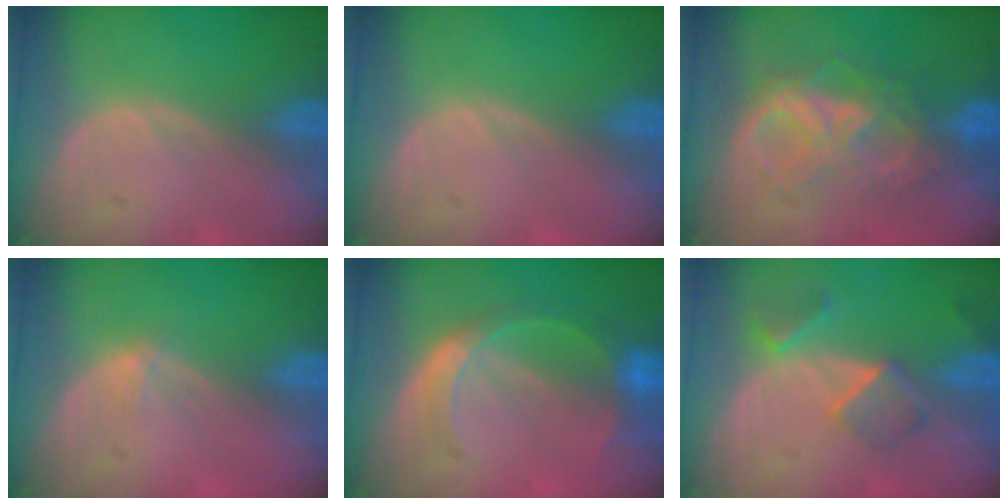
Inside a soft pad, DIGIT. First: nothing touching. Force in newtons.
{"total": 0.0}
{"total": 7.2, "press": 7.2, "slide": 0.3}
{"total": 1.1, "press": 0.8, "slide": 0.7}
{"total": 5.5, "press": 5.2, "slide": 1.8}
{"total": 5.4, "press": 4.6, "slide": 2.8}